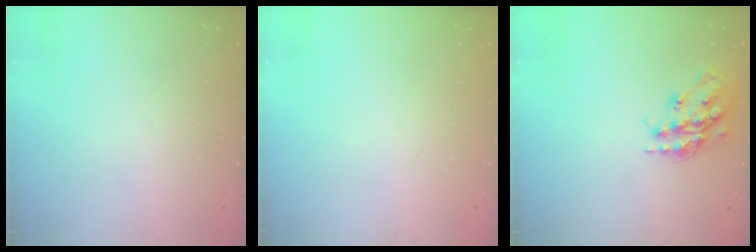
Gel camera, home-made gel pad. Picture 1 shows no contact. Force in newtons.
{"total": 0.0}
{"total": 17.1, "press": 17.1, "slide": 1.4}